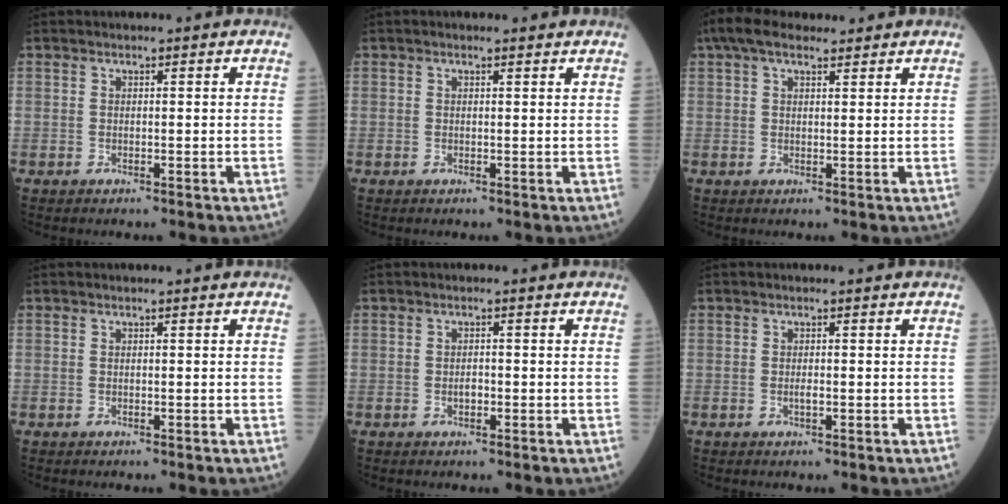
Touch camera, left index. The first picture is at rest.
{"total": 1.3, "force": [1.1, 0.1, 0.7], "torque": [-0.011, 0.010, 0.016]}
{"total": 6.8, "force": [5.3, 2.3, 3.6], "torque": [-0.073, 0.046, 0.096]}
{"total": 0.0}
{"total": 1.1, "force": [-0.3, 0.6, 0.9], "torque": [-0.016, 0.002, -0.006]}
{"total": 0.8, "force": [-0.1, 0.1, 0.7], "torque": [-0.016, -0.001, -0.002]}